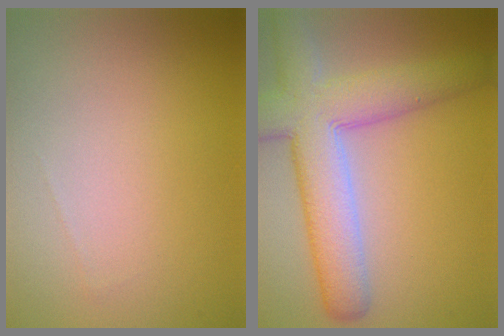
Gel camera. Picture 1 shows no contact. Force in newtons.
{"total": 8.0, "press": 8.0, "slide": 0.5}